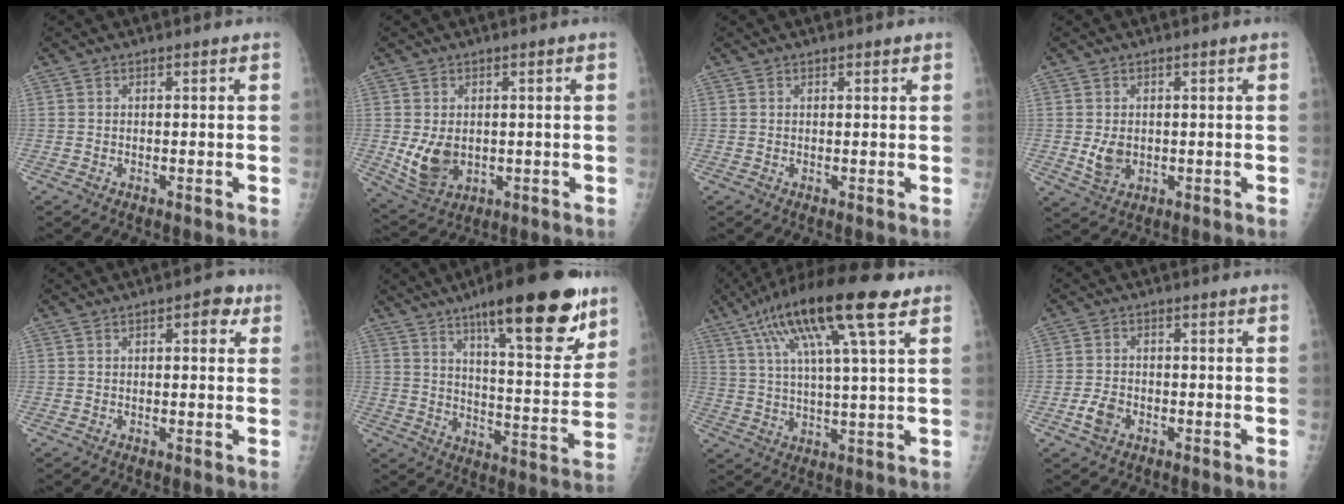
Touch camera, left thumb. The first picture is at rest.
{"total": 7.3, "force": [-0.3, 5.2, 5.0], "torque": [-0.080, -0.012, 0.013]}
{"total": 0.8, "force": [0.6, 0.3, 0.4], "torque": [-0.003, -0.002, 0.008]}
{"total": 4.1, "force": [-0.1, 3.0, 2.7], "torque": [-0.040, -0.007, 0.008]}
{"total": 4.1, "force": [1.8, 1.9, 3.1], "torque": [-0.024, 0.001, 0.016]}
{"total": 22.7, "force": [13.9, 5.9, 17.0], "torque": [-0.216, -0.060, 0.208]}
{"total": 19.2, "force": [9.6, 3.7, 16.1], "torque": [-0.288, 0.002, 0.163]}
{"total": 3.5, "force": [-1.6, 2.4, 2.0], "torque": [-0.037, 0.008, -0.028]}